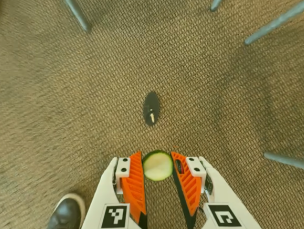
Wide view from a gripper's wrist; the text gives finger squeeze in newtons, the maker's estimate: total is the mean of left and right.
{"total": 6.5, "left": 5.9, "right": 7.1}